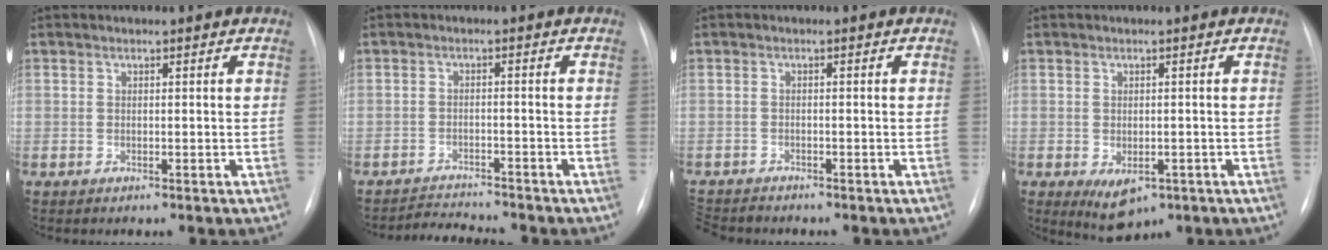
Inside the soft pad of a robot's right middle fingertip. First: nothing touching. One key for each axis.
{"total": 3.9, "fx": -3.9, "fy": -0.6, "fz": -0.1, "tx": -0.002, "ty": -0.014, "tz": -0.064}
{"total": 3.9, "fx": -3.6, "fy": 1.2, "fz": 0.6, "tx": -0.010, "ty": -0.013, "tz": -0.062}
{"total": 4.8, "fx": -1.9, "fy": 2.8, "fz": 3.4, "tx": -0.056, "ty": -0.007, "tz": -0.014}